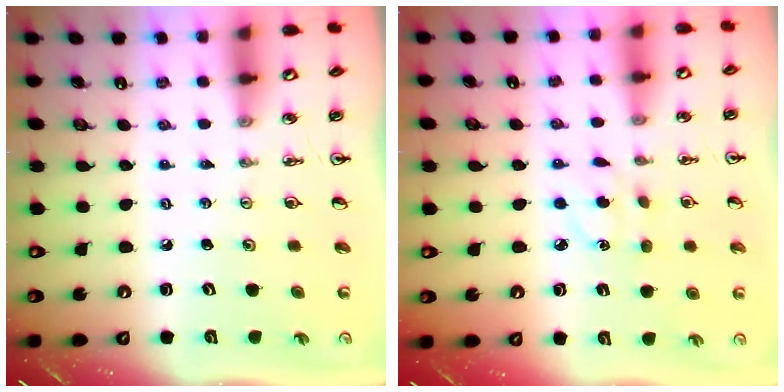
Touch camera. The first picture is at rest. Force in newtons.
{"total": 4.5, "press": 4.5, "slide": 0.6}